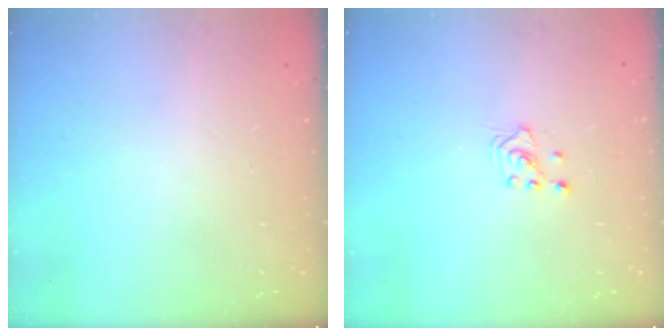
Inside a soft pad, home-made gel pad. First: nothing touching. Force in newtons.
{"total": 2.1, "press": 2.1, "slide": 0.2}